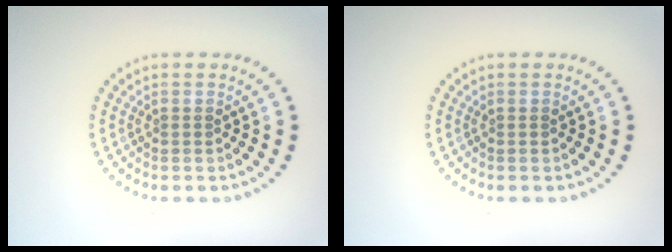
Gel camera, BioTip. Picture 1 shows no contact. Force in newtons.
{"total": 0.0}